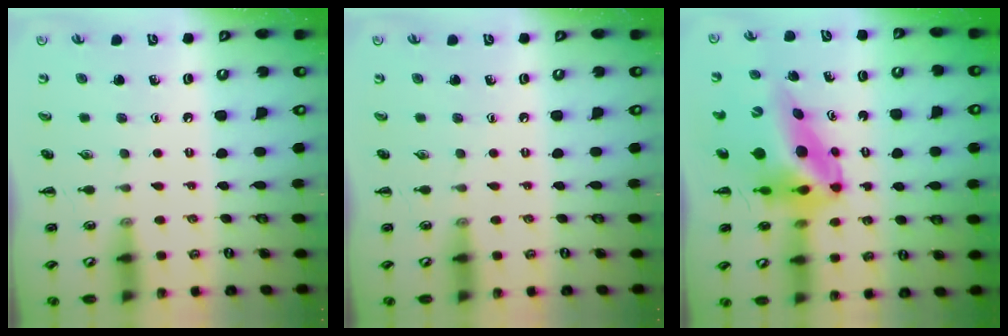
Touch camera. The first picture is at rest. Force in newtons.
{"total": 0.0}
{"total": 10.7, "press": 10.2, "slide": 3.1}